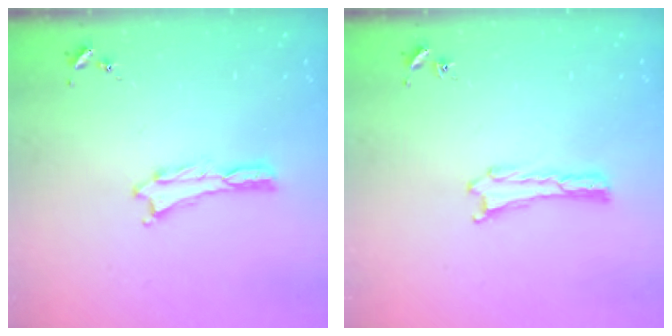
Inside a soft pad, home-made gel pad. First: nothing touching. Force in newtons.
{"total": 0.0}